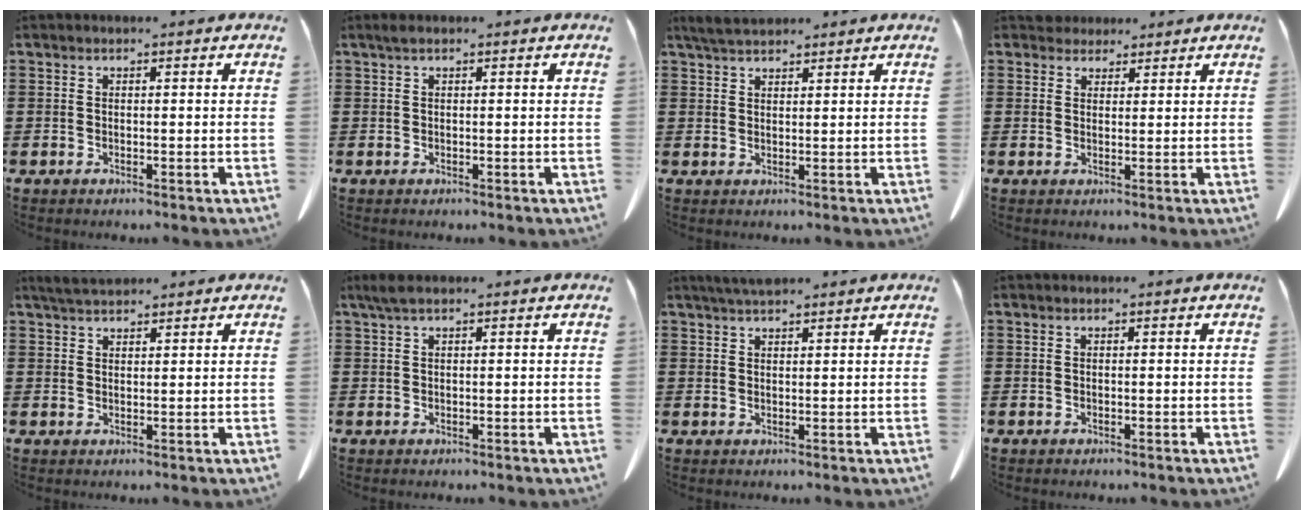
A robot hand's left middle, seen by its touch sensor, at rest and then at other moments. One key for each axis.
{"total": 0.7, "fx": 0.3, "fy": 0.0, "fz": 0.6, "tx": -0.012, "ty": 0.002, "tz": 0.006}
{"total": 3.3, "fx": 2.9, "fy": 0.8, "fz": 1.4, "tx": -0.036, "ty": -0.001, "tz": 0.055}
{"total": 2.6, "fx": 2.3, "fy": 1.1, "fz": 0.0, "tx": 0.000, "ty": -0.001, "tz": 0.044}
{"total": 3.2, "fx": 2.9, "fy": 0.7, "fz": 1.2, "tx": -0.030, "ty": -0.001, "tz": 0.055}
{"total": 1.5, "fx": 0.7, "fy": 0.2, "fz": 1.3, "tx": -0.027, "ty": 0.000, "tz": 0.014}
{"total": 2.8, "fx": 2.4, "fy": 0.5, "fz": 1.4, "tx": -0.032, "ty": 0.000, "tz": 0.045}
{"total": 0.0}